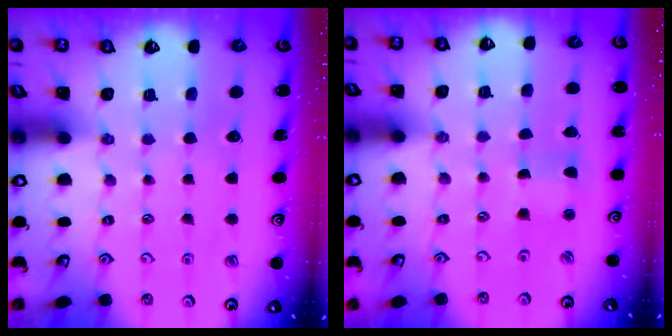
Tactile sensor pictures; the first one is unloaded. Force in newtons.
{"total": 0.8, "press": 0.8, "slide": 0.1}